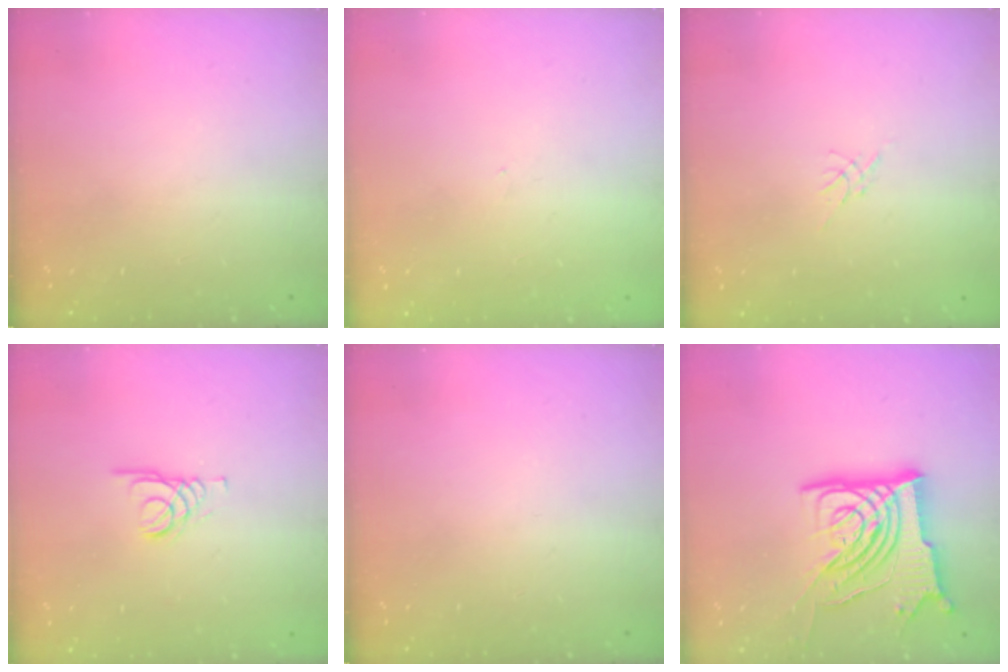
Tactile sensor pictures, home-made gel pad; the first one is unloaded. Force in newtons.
{"total": 0.0}
{"total": 0.0}
{"total": 1.4, "press": 1.4, "slide": 0.2}
{"total": 0.0}
{"total": 17.0, "press": 16.9, "slide": 1.7}